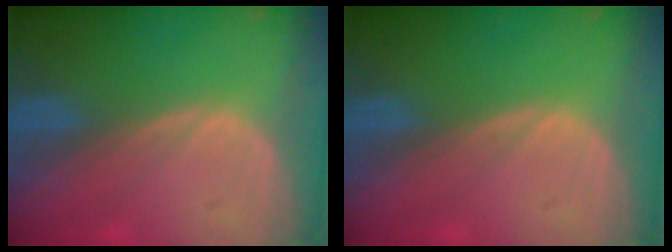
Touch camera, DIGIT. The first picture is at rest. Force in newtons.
{"total": 0.0}